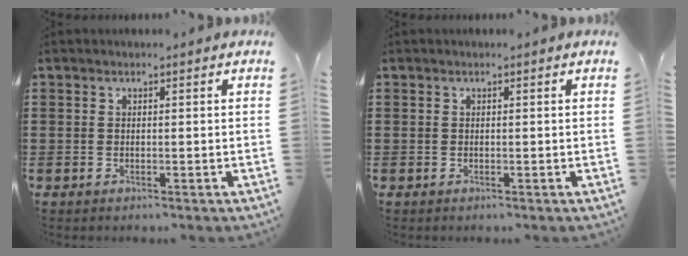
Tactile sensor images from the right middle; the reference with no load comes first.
{"total": 0.0}